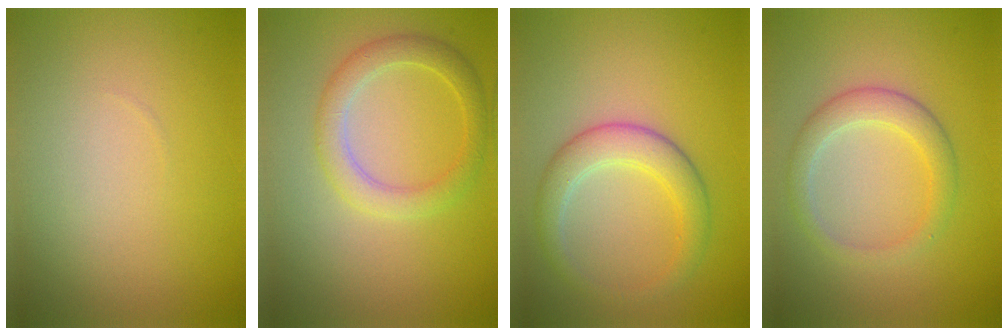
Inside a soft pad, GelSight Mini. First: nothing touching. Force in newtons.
{"total": 3.0, "press": 3.0, "slide": 0.2}
{"total": 3.7, "press": 3.7, "slide": 0.0}
{"total": 2.8, "press": 2.8, "slide": 0.2}